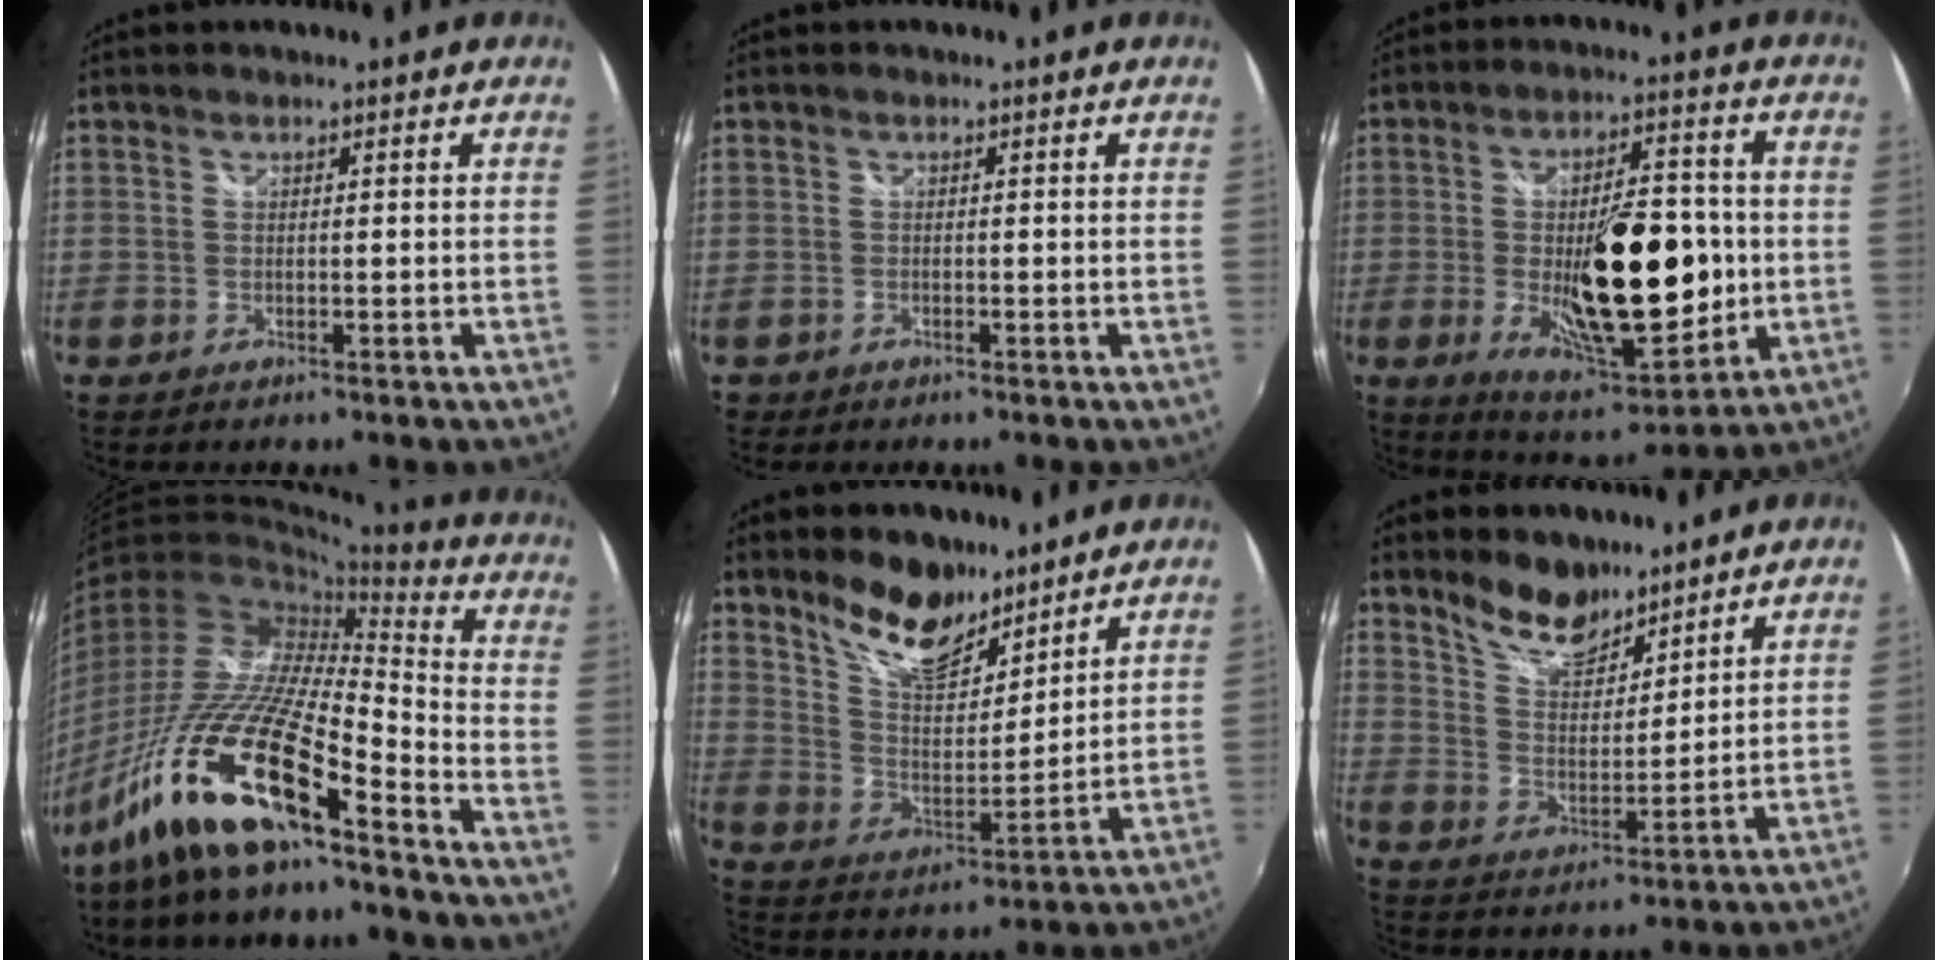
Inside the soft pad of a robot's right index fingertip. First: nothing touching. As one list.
[{"total": 1.4, "force": [-0.7, 1.3, -0.1], "torque": [-0.004, 0.002, -0.009]}, {"total": 20.7, "force": [-2.7, 7.8, 19.0], "torque": [-0.301, -0.010, -0.025]}, {"total": 17.9, "force": [-12.4, 2.9, 12.6], "torque": [-0.255, -0.005, -0.253]}, {"total": 11.8, "force": [9.3, 4.5, 5.8], "torque": [-0.103, -0.004, 0.171]}, {"total": 8.9, "force": [7.4, 3.2, 3.6], "torque": [-0.060, -0.003, 0.139]}]